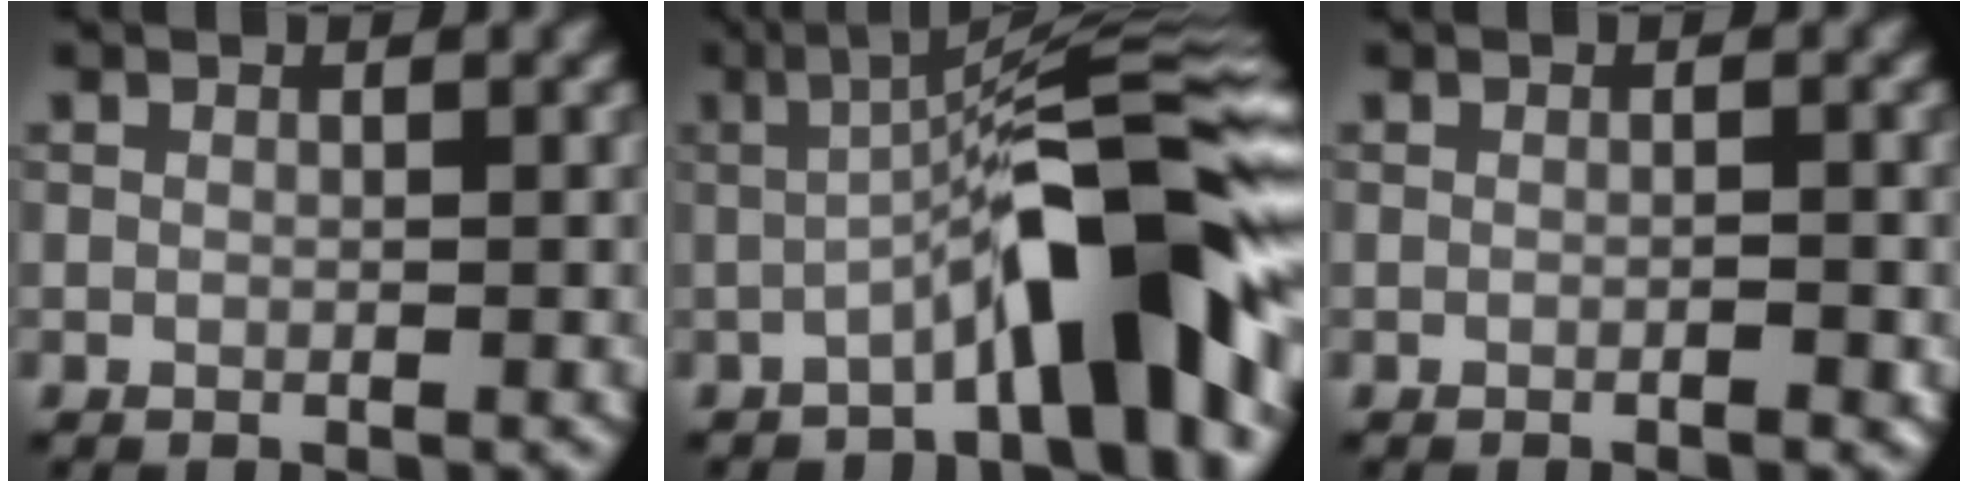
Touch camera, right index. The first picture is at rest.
{"total": 9.7, "force": [-2.6, 1.6, 9.2], "torque": [-0.120, 0.025, -0.054]}
{"total": 0.7, "force": [-0.4, 0.1, 0.6], "torque": [-0.009, 0.001, -0.008]}